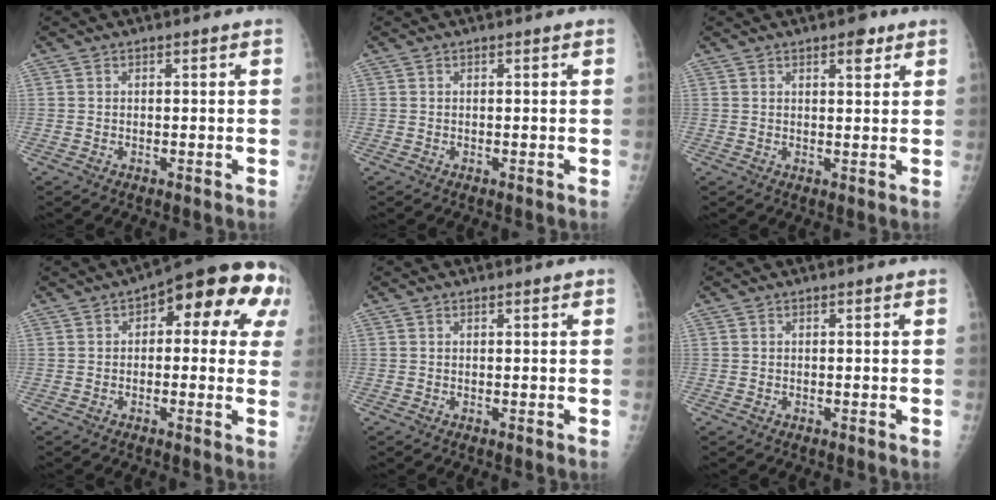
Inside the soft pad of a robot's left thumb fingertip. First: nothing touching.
{"total": 0.0}
{"total": 3.4, "force": [2.1, 1.5, 2.3], "torque": [-0.019, -0.009, 0.027]}
{"total": 16.6, "force": [5.3, 7.6, 13.8], "torque": [-0.120, 0.019, 0.048]}
{"total": 0.5, "force": [0.4, 0.2, 0.4], "torque": [-0.005, -0.001, 0.004]}
{"total": 0.0}